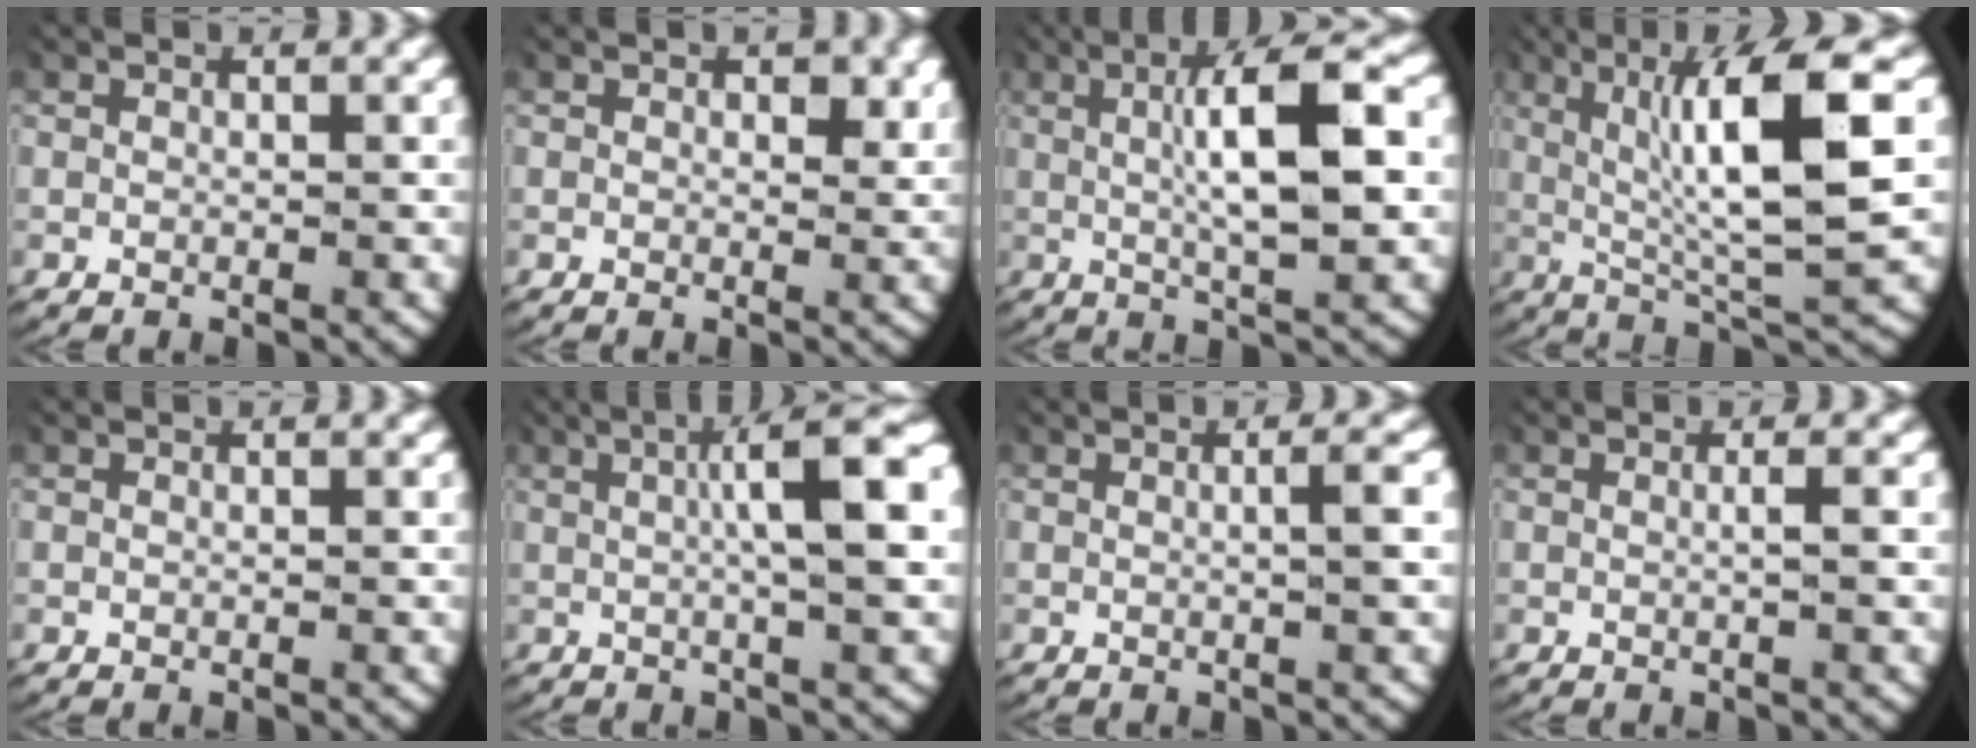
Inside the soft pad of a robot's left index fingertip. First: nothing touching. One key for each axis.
{"total": 1.2, "fx": 0.5, "fy": 0.8, "fz": 0.7, "tx": -0.010, "ty": -0.010, "tz": 0.010}
{"total": 7.5, "fx": 1.4, "fy": 1.8, "fz": 7.1, "tx": -0.124, "ty": 0.006, "tz": 0.022}
{"total": 9.2, "fx": 2.3, "fy": 1.9, "fz": 8.7, "tx": -0.154, "ty": 0.002, "tz": 0.041}
{"total": 0.0}
{"total": 6.9, "fx": 1.9, "fy": 1.5, "fz": 6.5, "tx": -0.102, "ty": 0.022, "tz": 0.022}
{"total": 1.8, "fx": 0.3, "fy": -0.2, "fz": 1.8, "tx": -0.029, "ty": 0.003, "tz": 0.007}
{"total": 1.1, "fx": 0.1, "fy": -0.2, "fz": 1.0, "tx": -0.022, "ty": -0.001, "tz": 0.003}